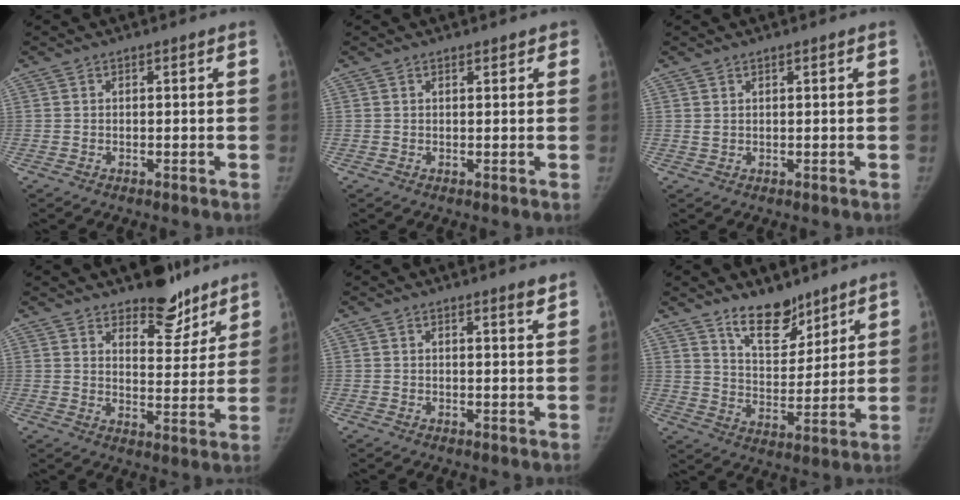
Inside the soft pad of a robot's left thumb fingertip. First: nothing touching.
{"total": 1.3, "force": [1.0, 0.7, 0.6], "torque": [0.002, -0.004, 0.008]}
{"total": 1.0, "force": [0.7, 0.4, 0.6], "torque": [-0.006, -0.002, 0.016]}
{"total": 10.2, "force": [8.0, 4.6, 4.4], "torque": [-0.021, -0.058, 0.122]}
{"total": 2.1, "force": [1.7, 0.1, 1.3], "torque": [-0.016, -0.014, 0.023]}
{"total": 10.6, "force": [8.1, 4.9, 4.8], "torque": [-0.049, -0.066, 0.147]}